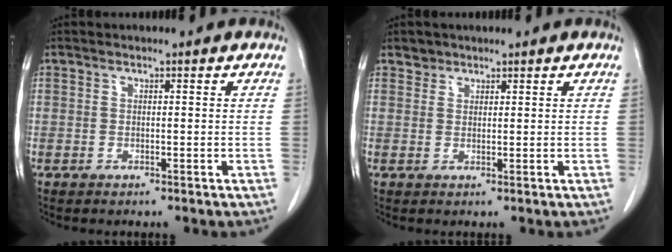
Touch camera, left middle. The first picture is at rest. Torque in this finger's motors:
{"motor_torque": [0.01, -0.01, 0.02, -0.02]}